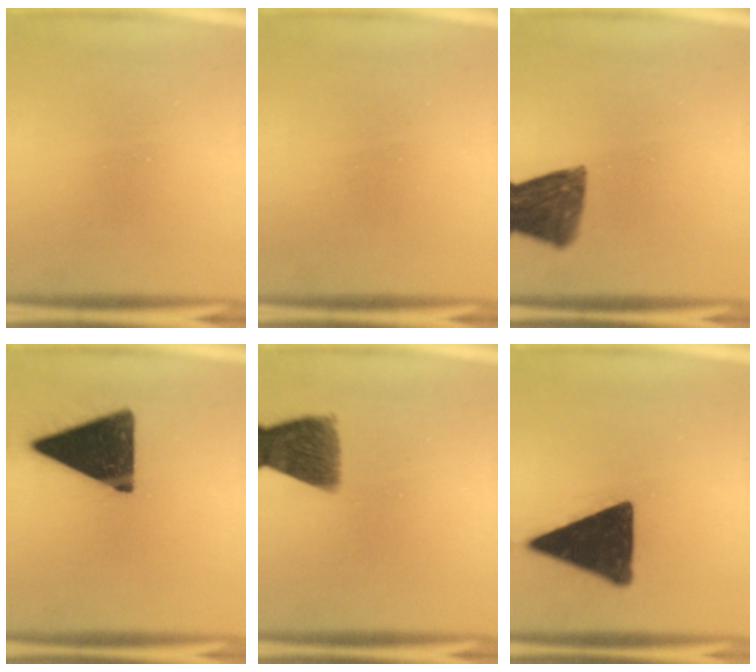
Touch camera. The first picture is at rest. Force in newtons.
{"total": 1.6}
{"total": 12.5}
{"total": 16.1}
{"total": 9.6}
{"total": 16.4}